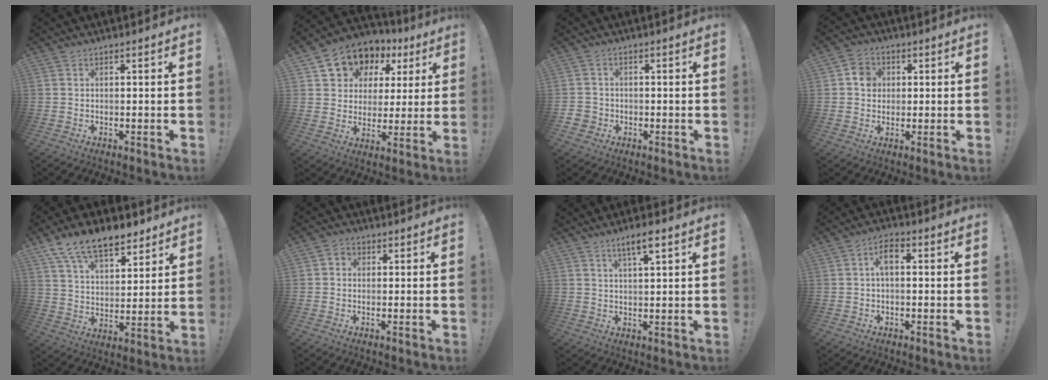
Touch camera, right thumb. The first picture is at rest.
{"total": 10.0, "force": [5.3, 7.8, 3.4], "torque": [-0.052, -0.041, 0.104]}
{"total": 3.0, "force": [-0.8, 2.7, 1.0], "torque": [-0.026, 0.005, -0.015]}
{"total": 6.4, "force": [1.1, 5.9, 2.4], "torque": [-0.026, 0.008, 0.021]}
{"total": 13.8, "force": [10.1, 6.6, 6.7], "torque": [-0.113, -0.061, 0.185]}
{"total": 2.3, "force": [-0.1, 2.0, 1.2], "torque": [-0.014, 0.003, -0.003]}
{"total": 4.9, "force": [2.9, 0.6, 3.9], "torque": [-0.070, -0.006, 0.045]}
{"total": 4.6, "force": [0.4, 2.2, 4.0], "torque": [-0.073, 0.012, 0.006]}